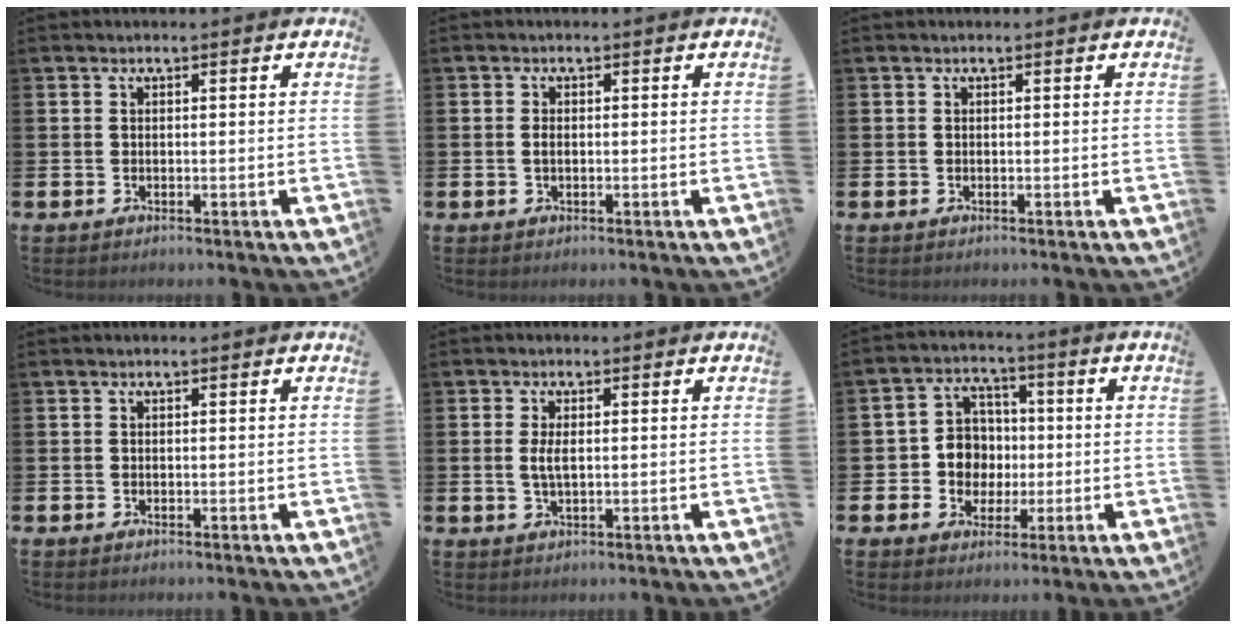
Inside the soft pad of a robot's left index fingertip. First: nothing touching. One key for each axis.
{"total": 0.8, "fx": 0.0, "fy": 0.6, "fz": 0.6, "tx": 0.004, "ty": -0.001, "tz": -0.004}
{"total": 0.0}
{"total": 0.0}
{"total": 3.2, "fx": 0.5, "fy": 1.2, "fz": 2.9, "tx": -0.056, "ty": 0.005, "tz": 0.006}
{"total": 6.5, "fx": 0.3, "fy": 6.1, "fz": 2.2, "tx": -0.056, "ty": 0.012, "tz": 0.001}